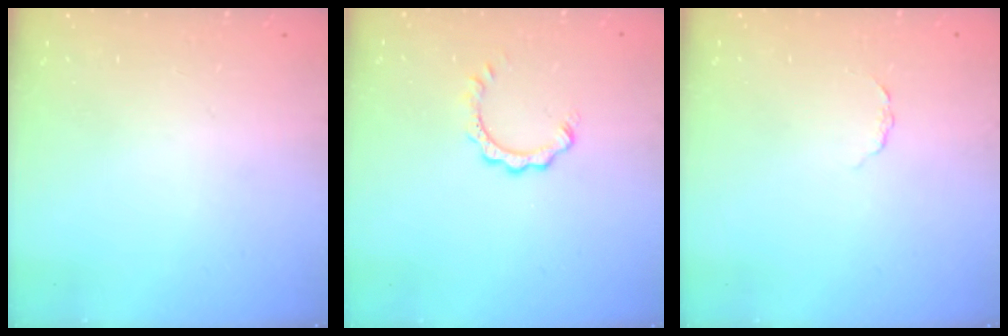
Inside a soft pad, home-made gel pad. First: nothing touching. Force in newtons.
{"total": 3.4, "press": 3.4, "slide": 0.3}
{"total": 1.5, "press": 1.5, "slide": 0.2}